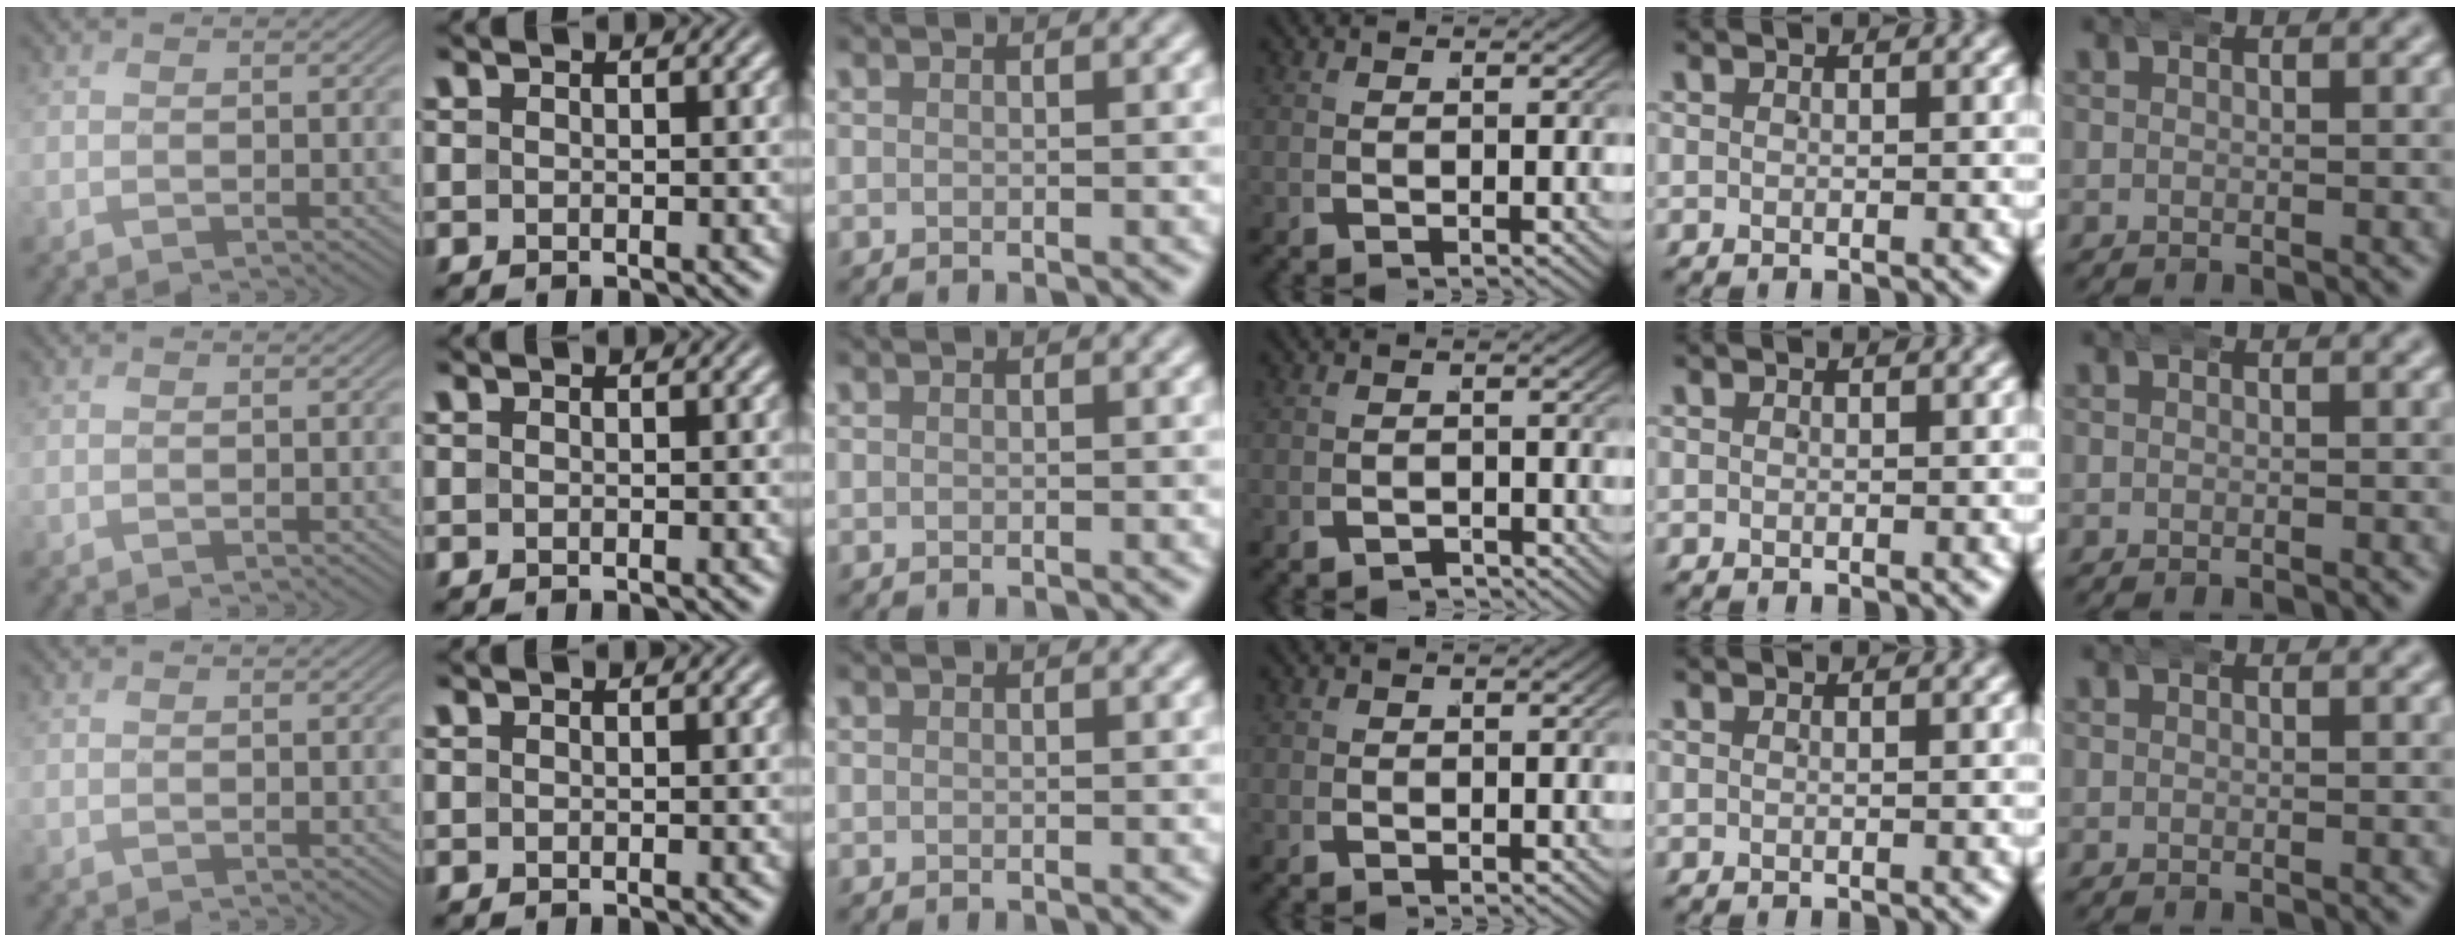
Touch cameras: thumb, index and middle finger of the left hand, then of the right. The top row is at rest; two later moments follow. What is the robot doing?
{"motion": "wrap", "object": "aluminum foil"}